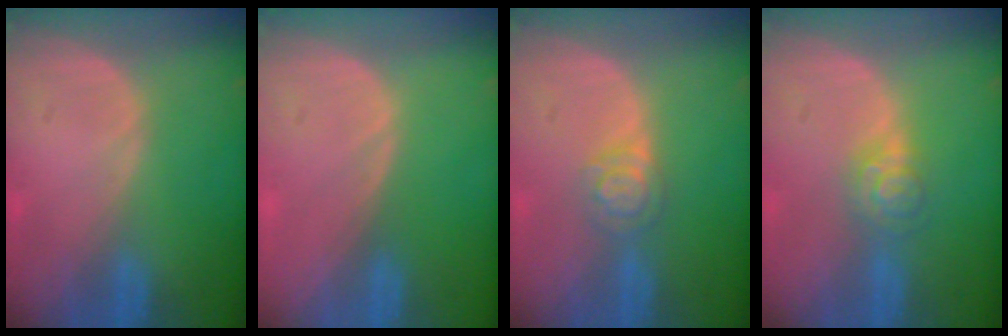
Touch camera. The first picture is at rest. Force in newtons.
{"total": 0.0}
{"total": 3.9, "press": 3.6, "slide": 1.5}
{"total": 4.4, "press": 3.9, "slide": 2.0}